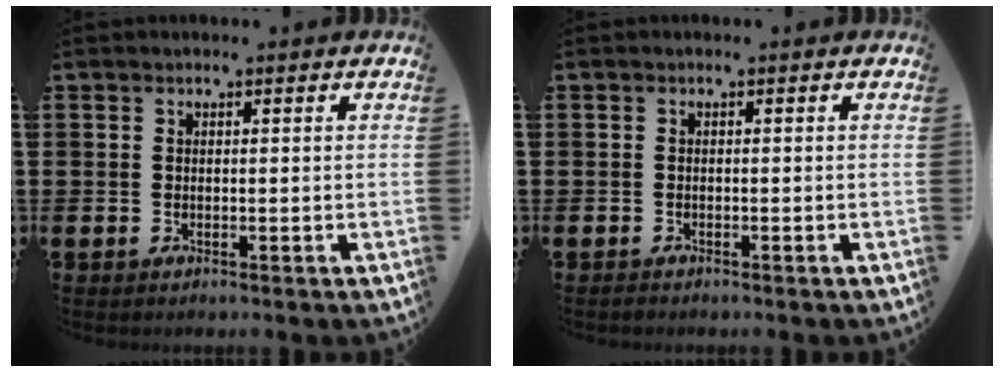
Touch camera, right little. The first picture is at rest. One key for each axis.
{"total": 0.0}